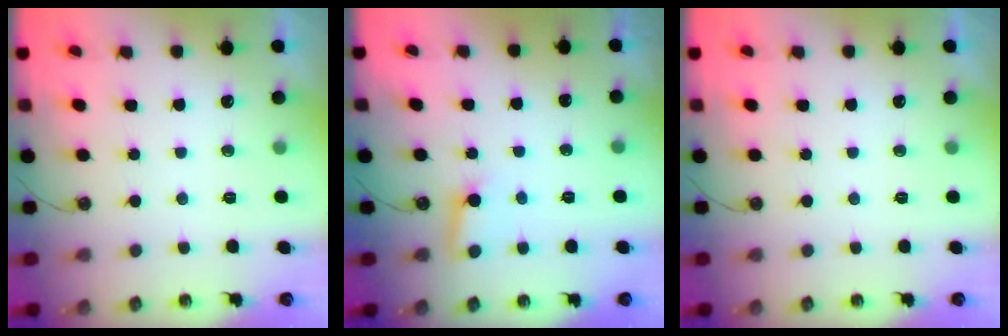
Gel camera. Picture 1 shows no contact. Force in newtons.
{"total": 4.4, "press": 4.3, "slide": 0.4}
{"total": 0.0}